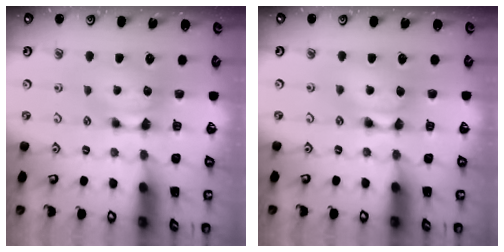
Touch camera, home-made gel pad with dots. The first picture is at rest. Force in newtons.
{"total": 1.5, "press": 1.5, "slide": 0.1}